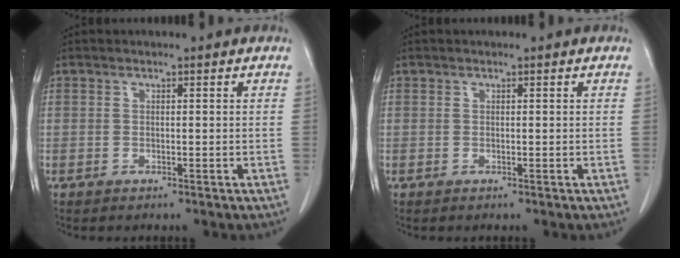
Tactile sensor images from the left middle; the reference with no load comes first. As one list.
[{"total": 0.0}]